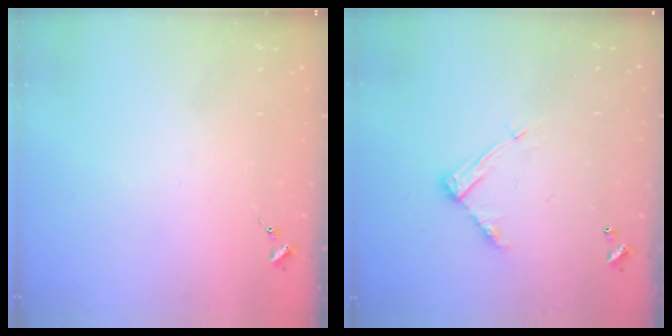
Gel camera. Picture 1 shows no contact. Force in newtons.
{"total": 9.2, "press": 9.2, "slide": 0.1}